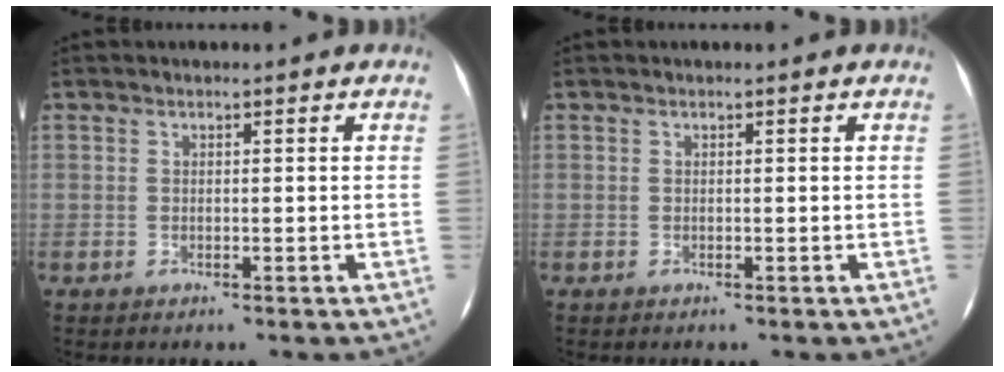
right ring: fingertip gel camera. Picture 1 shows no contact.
{"total": 0.0}